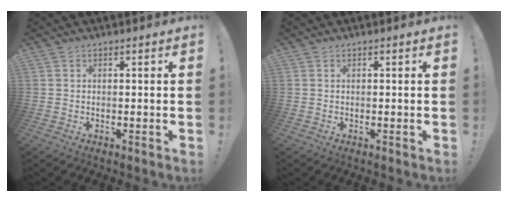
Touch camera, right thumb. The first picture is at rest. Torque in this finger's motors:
{"motor_torque": [-0.09, 0.10, 0.06, -0.06, 0.02]}